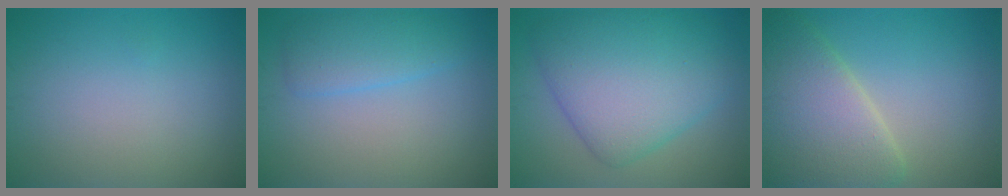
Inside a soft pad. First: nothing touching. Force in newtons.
{"total": 3.1, "press": 3.1, "slide": 0.3}
{"total": 9.0, "press": 9.0, "slide": 0.1}
{"total": 7.6, "press": 7.6, "slide": 0.4}